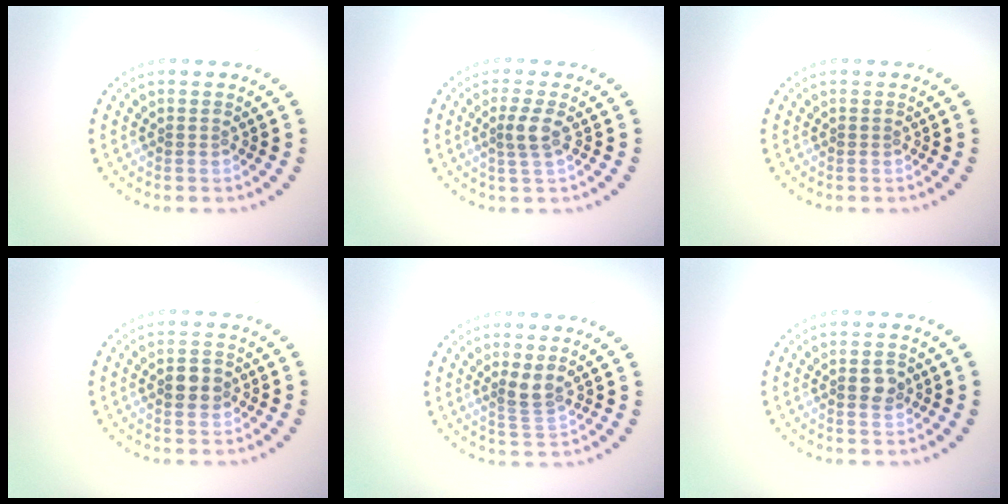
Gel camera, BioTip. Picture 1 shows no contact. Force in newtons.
{"total": 1.9, "press": 1.6, "slide": 1.1}
{"total": 0.0}
{"total": 2.4, "press": 2.4, "slide": 0.1}
{"total": 2.0, "press": 1.5, "slide": 1.3}
{"total": 1.8, "press": 1.8, "slide": 0.1}